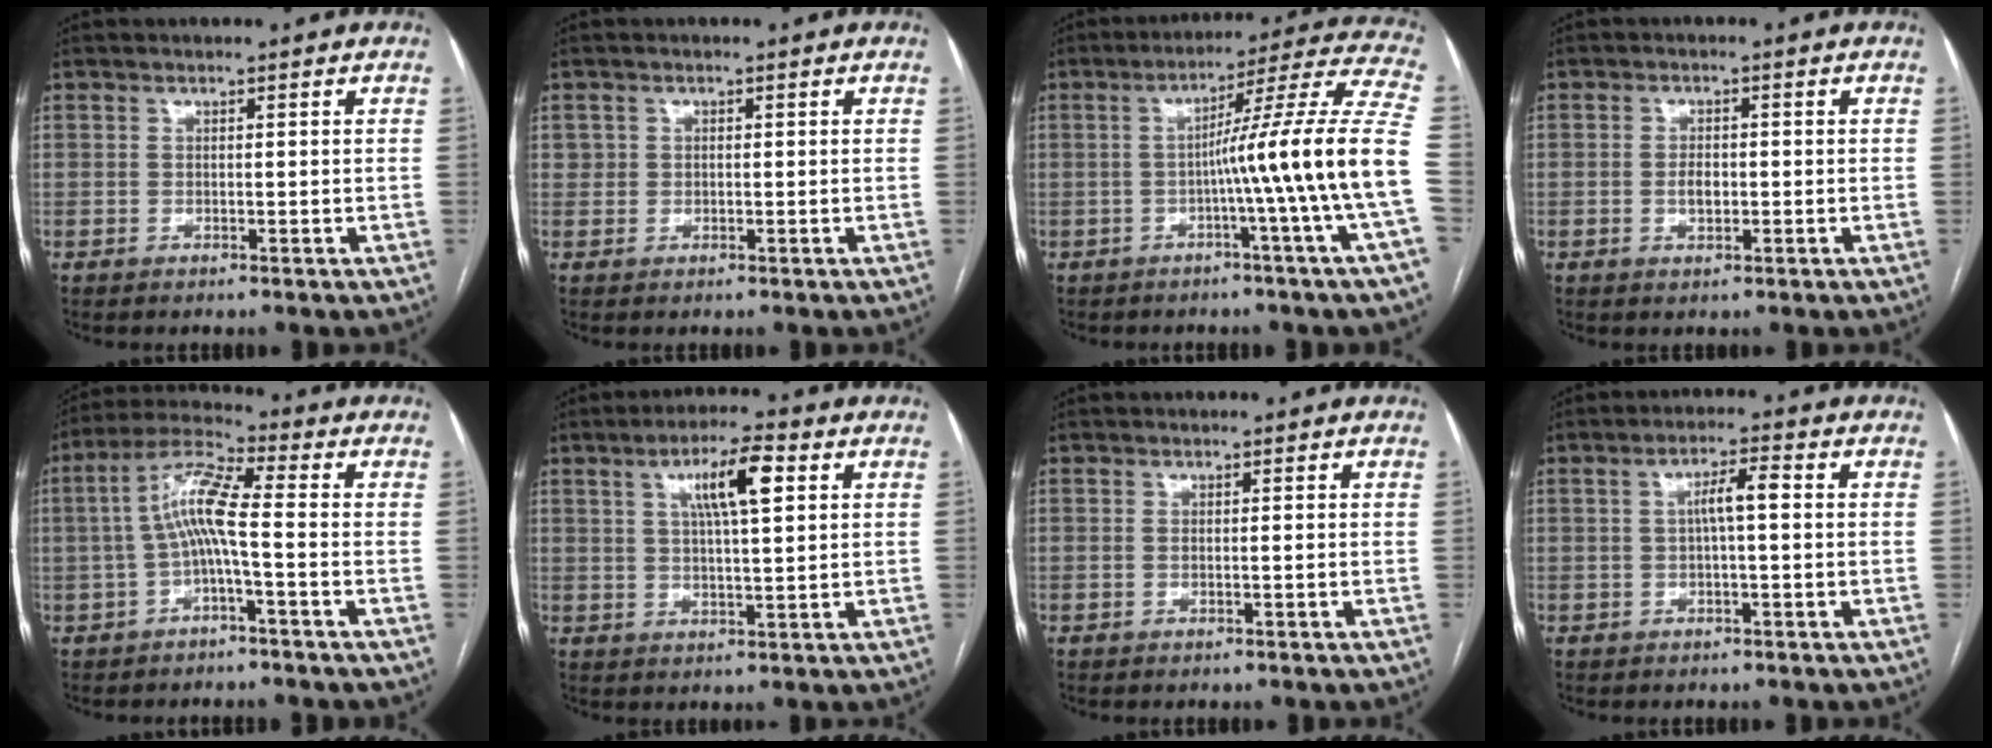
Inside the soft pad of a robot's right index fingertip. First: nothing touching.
{"total": 1.3, "force": [0.3, 1.2, 0.2], "torque": [0.007, 0.006, 0.002]}
{"total": 16.7, "force": [-3.2, -3.3, 16.1], "torque": [-0.215, 0.008, -0.061]}
{"total": 2.4, "force": [-0.5, 1.2, 2.0], "torque": [-0.036, 0.000, -0.006]}
{"total": 8.0, "force": [-0.8, 0.9, 7.9], "torque": [-0.159, 0.025, -0.020]}
{"total": 8.0, "force": [2.9, 1.2, 7.4], "torque": [-0.131, 0.010, 0.050]}
{"total": 0.6, "force": [-0.1, 0.1, 0.5], "torque": [-0.012, -0.001, 0.001]}
{"total": 3.9, "force": [0.3, 0.6, 3.9], "torque": [-0.070, 0.012, 0.004]}